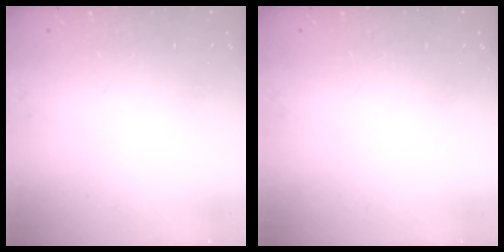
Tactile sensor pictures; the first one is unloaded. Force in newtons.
{"total": 0.0}